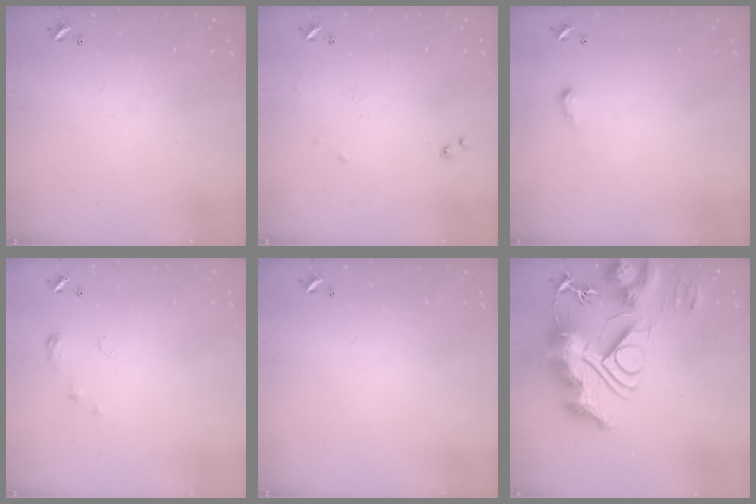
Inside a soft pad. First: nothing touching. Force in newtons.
{"total": 6.0, "press": 5.9, "slide": 1.0}
{"total": 2.0, "press": 2.0, "slide": 0.3}
{"total": 4.5, "press": 4.5, "slide": 0.6}
{"total": 0.0}
{"total": 0.5, "press": 0.5, "slide": 0.0}